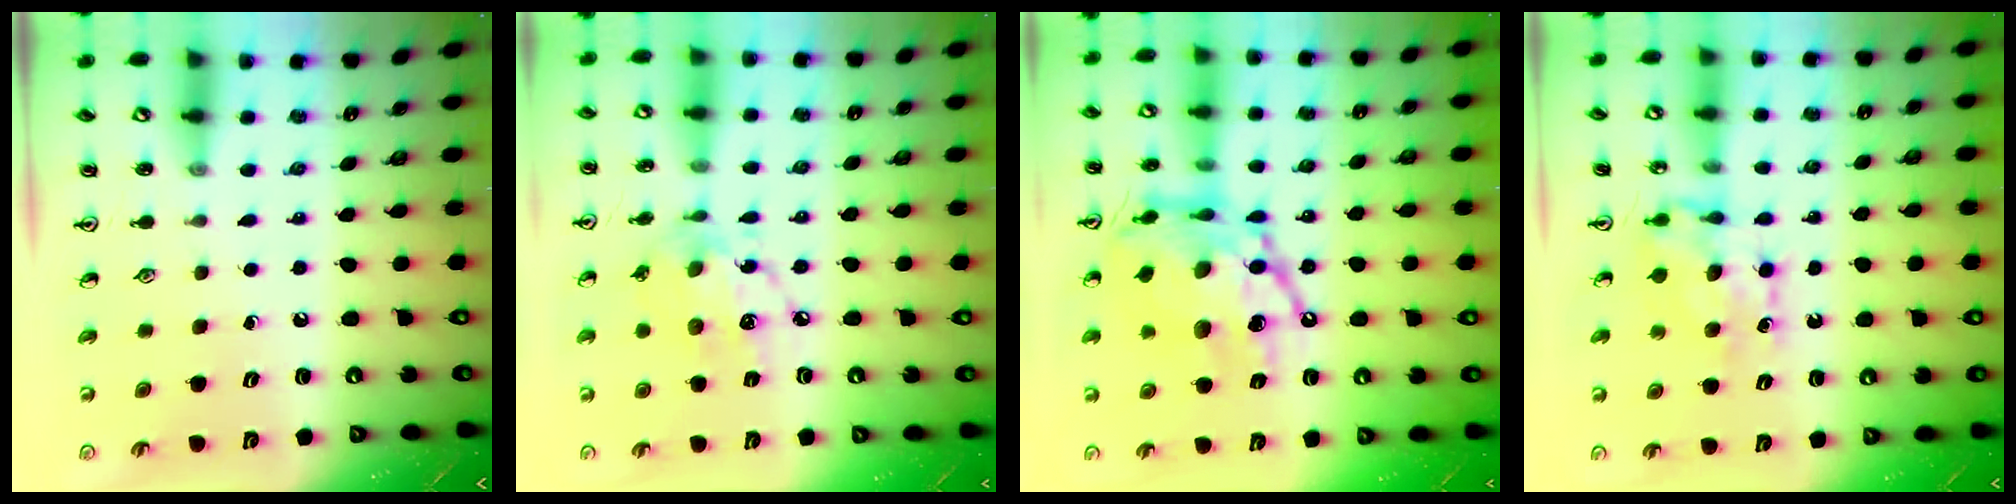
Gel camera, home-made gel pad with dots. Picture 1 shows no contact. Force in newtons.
{"total": 12.5, "press": 12.5, "slide": 0.8}
{"total": 19.5, "press": 19.3, "slide": 2.2}
{"total": 7.2, "press": 7.2, "slide": 0.7}